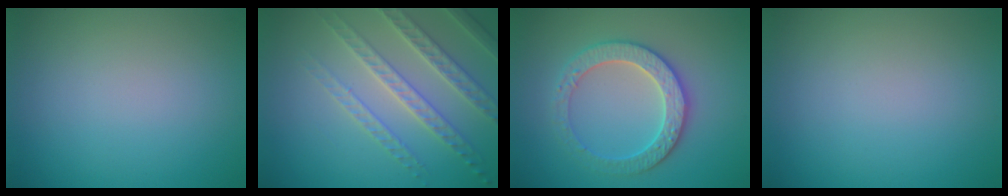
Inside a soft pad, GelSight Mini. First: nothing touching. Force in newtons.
{"total": 4.0, "press": 3.9, "slide": 0.8}
{"total": 3.8, "press": 3.6, "slide": 1.2}
{"total": 0.0}